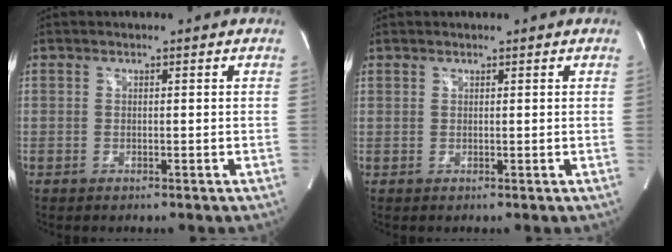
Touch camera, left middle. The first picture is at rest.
{"total": 0.0}